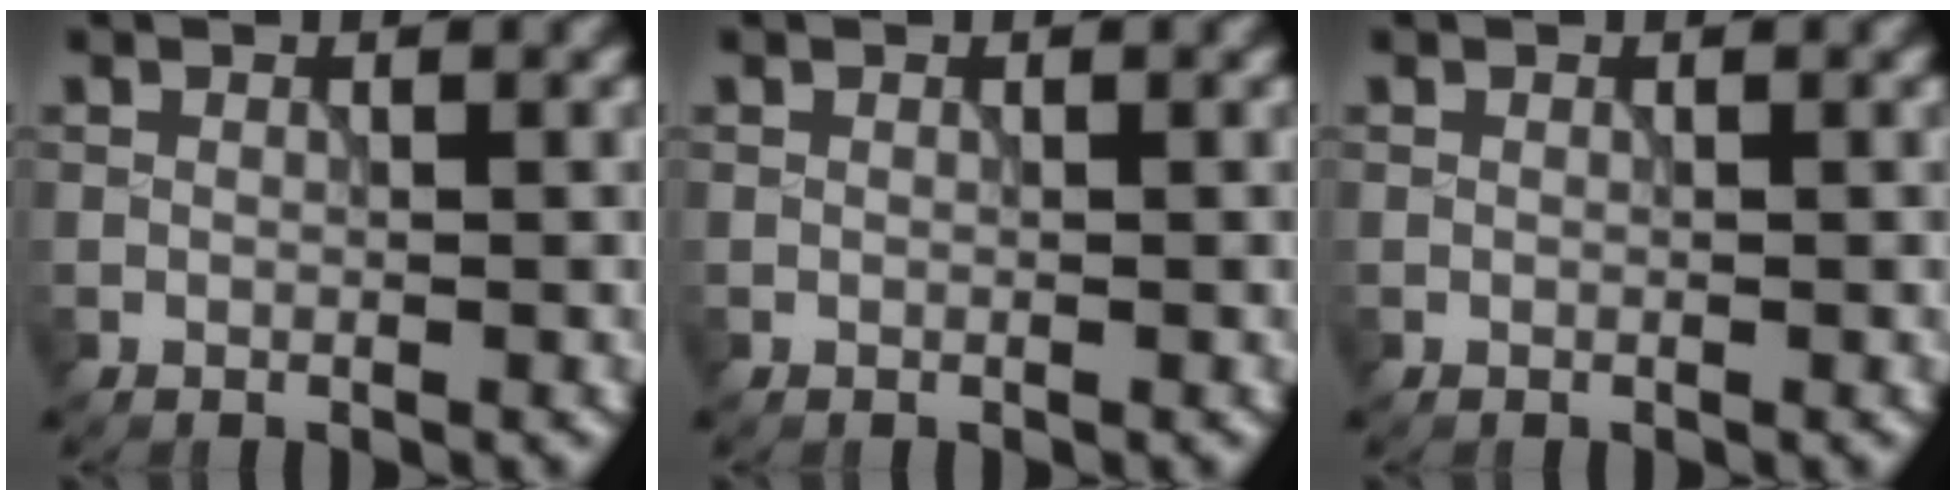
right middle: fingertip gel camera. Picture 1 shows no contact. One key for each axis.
{"total": 0.0}
{"total": 0.0}